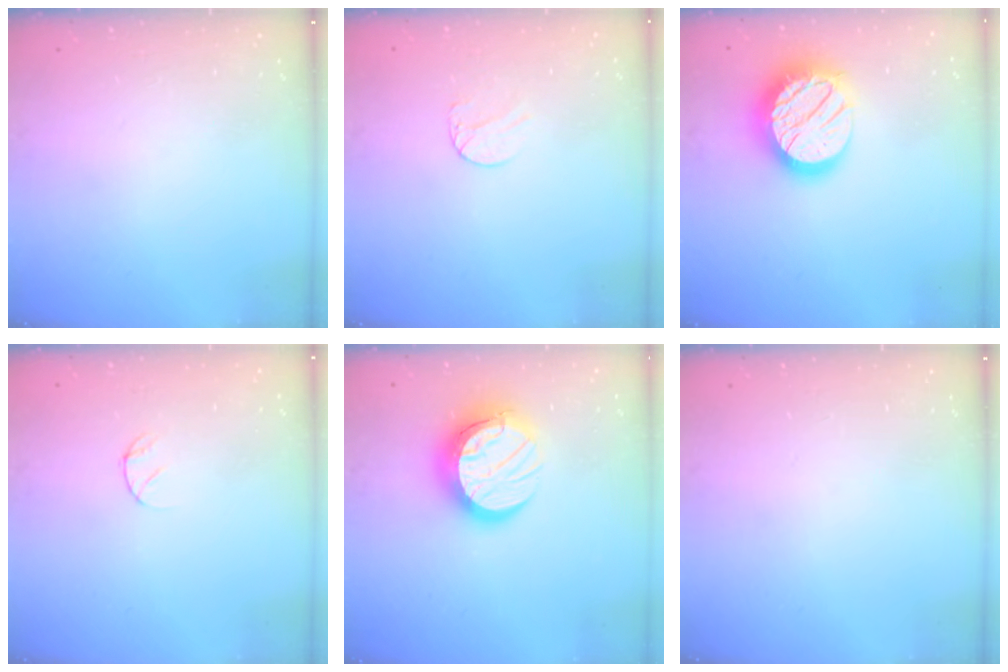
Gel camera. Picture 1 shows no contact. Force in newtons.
{"total": 6.5, "press": 6.4, "slide": 0.6}
{"total": 18.0, "press": 18.0, "slide": 0.9}
{"total": 3.9, "press": 3.9, "slide": 0.4}
{"total": 13.5, "press": 13.5, "slide": 1.4}
{"total": 0.0}